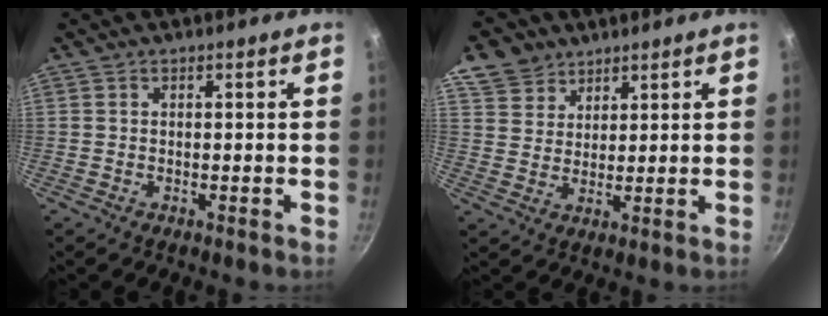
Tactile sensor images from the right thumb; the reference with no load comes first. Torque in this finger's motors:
{"motor_torque": [-1.43, 1.63, 0.38, -0.15, 0.23]}